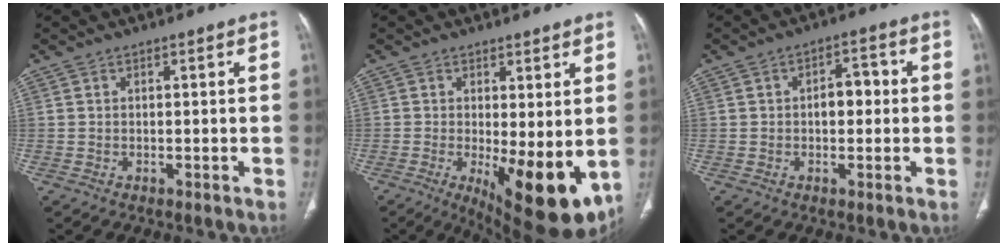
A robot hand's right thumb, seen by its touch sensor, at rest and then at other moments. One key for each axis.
{"total": 14.2, "fx": -2.4, "fy": 5.0, "fz": 13.0, "tx": -0.186, "ty": -0.034, "tz": -0.017}
{"total": 5.0, "fx": 0.1, "fy": 3.0, "fz": 4.1, "tx": -0.045, "ty": 0.013, "tz": -0.004}